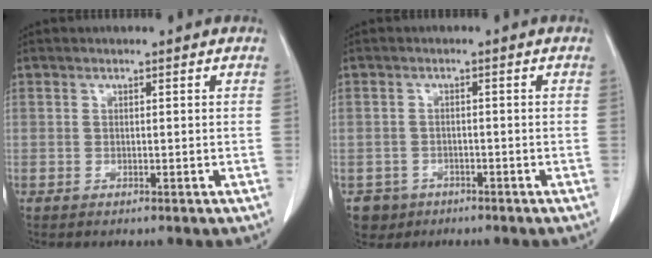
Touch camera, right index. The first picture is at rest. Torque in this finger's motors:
{"motor_torque": [-0.34, 0.08, -0.78, -0.17]}